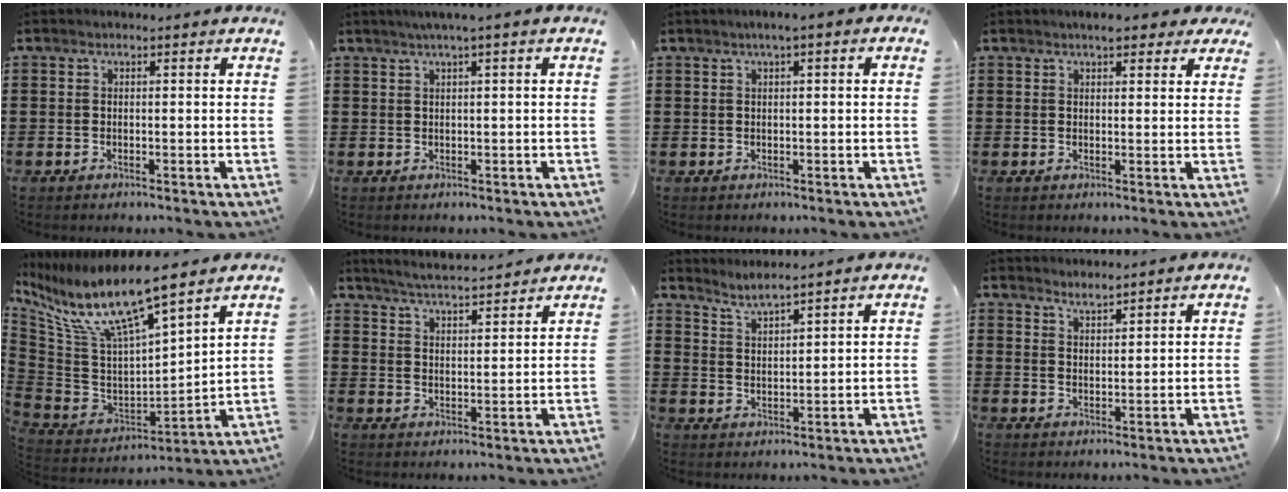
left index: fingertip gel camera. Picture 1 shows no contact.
{"total": 1.5, "force": [0.5, -0.3, 1.3], "torque": [-0.022, -0.003, 0.009]}
{"total": 1.3, "force": [0.2, 0.2, 1.3], "torque": [-0.023, -0.001, 0.003]}
{"total": 3.4, "force": [2.7, 1.0, 1.9], "torque": [-0.035, 0.003, 0.047]}
{"total": 11.6, "force": [8.1, 1.7, 8.2], "torque": [-0.193, -0.059, 0.136]}
{"total": 4.2, "force": [4.1, -0.2, 0.9], "torque": [-0.033, -0.021, 0.071]}
{"total": 3.2, "force": [3.1, -0.6, 0.6], "torque": [-0.022, -0.013, 0.056]}
{"total": 2.3, "force": [2.3, 0.0, -0.1], "torque": [-0.004, -0.005, 0.045]}